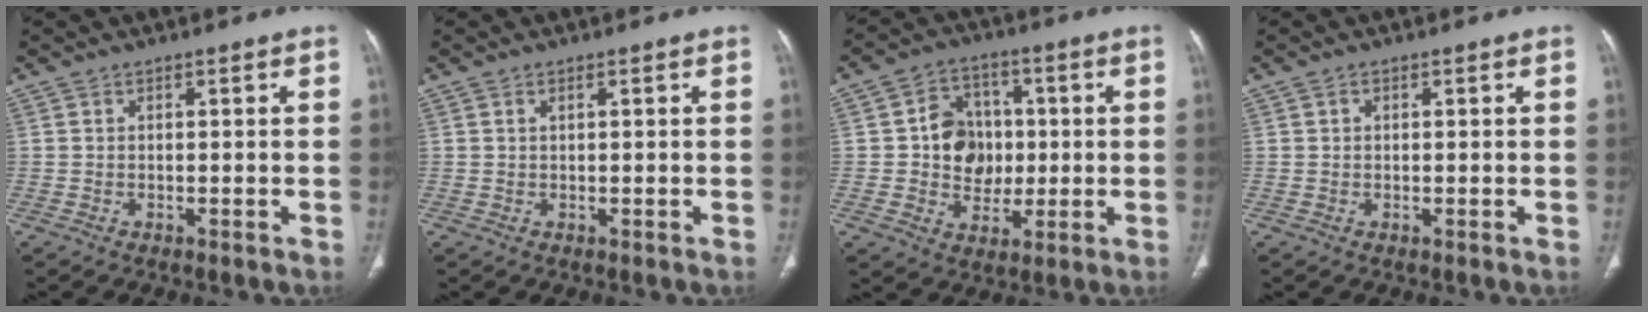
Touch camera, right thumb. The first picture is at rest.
{"total": 0.7, "force": [0.3, 0.3, 0.6], "torque": [-0.011, 0.004, 0.006]}
{"total": 10.5, "force": [0.4, 9.0, 5.4], "torque": [-0.039, 0.009, 0.009]}
{"total": 0.8, "force": [0.2, 0.7, 0.4], "torque": [-0.003, 0.001, 0.003]}